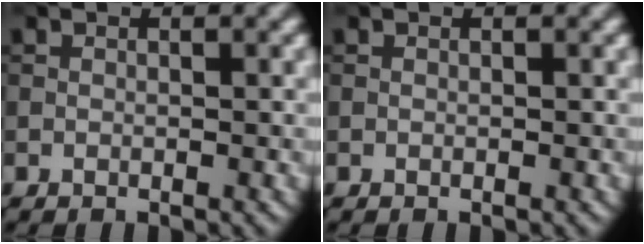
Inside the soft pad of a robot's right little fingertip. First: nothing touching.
{"total": 0.0}